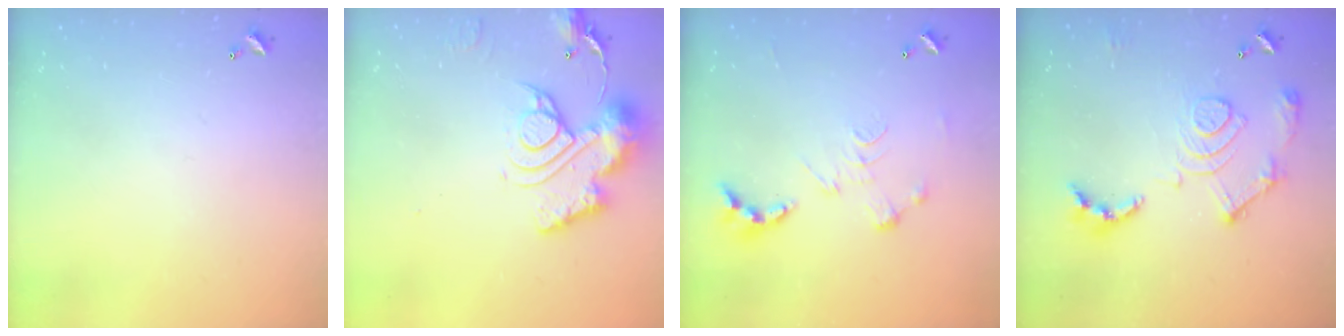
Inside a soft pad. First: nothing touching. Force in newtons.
{"total": 15.0, "press": 14.9, "slide": 1.6}
{"total": 0.0}
{"total": 16.8, "press": 16.7, "slide": 1.6}